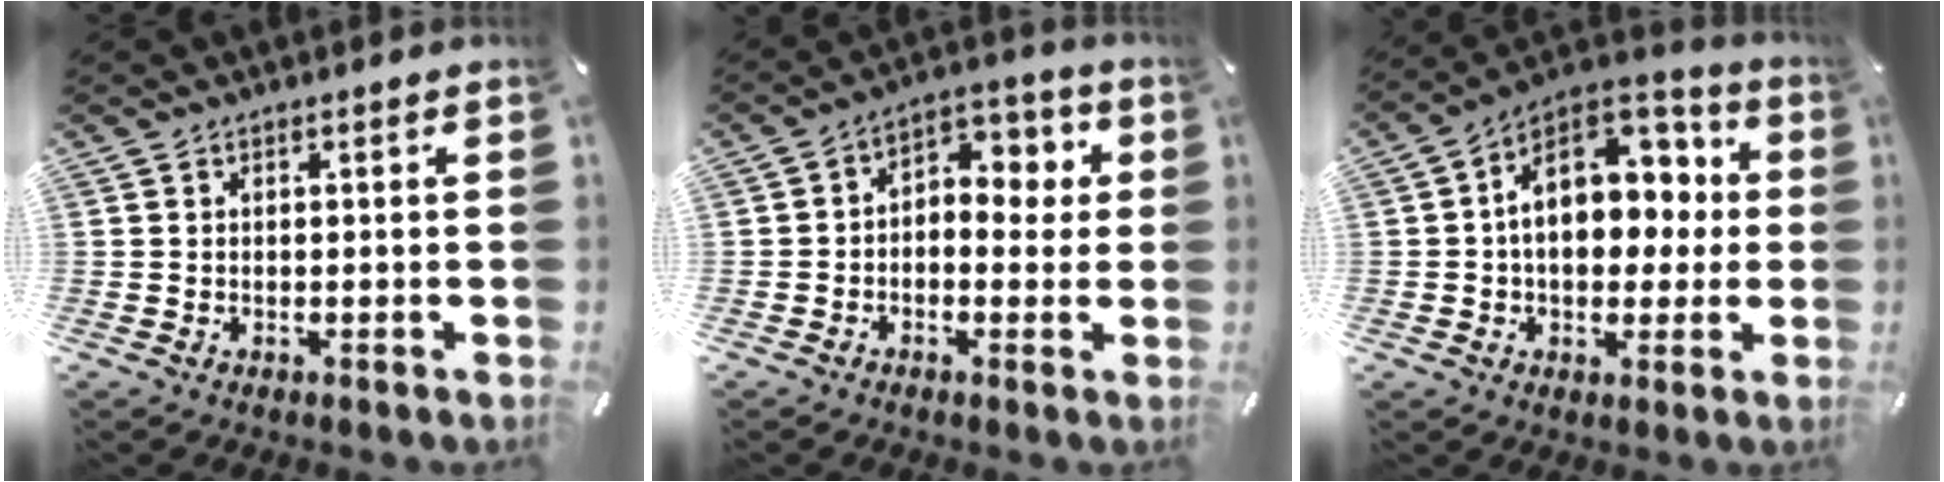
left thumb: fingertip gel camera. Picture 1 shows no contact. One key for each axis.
{"total": 5.4, "fx": -0.4, "fy": 4.4, "fz": 3.2, "tx": -0.039, "ty": 0.003, "tz": -0.017}
{"total": 15.6, "fx": 2.4, "fy": 11.5, "fz": 10.3, "tx": -0.140, "ty": -0.009, "tz": 0.046}